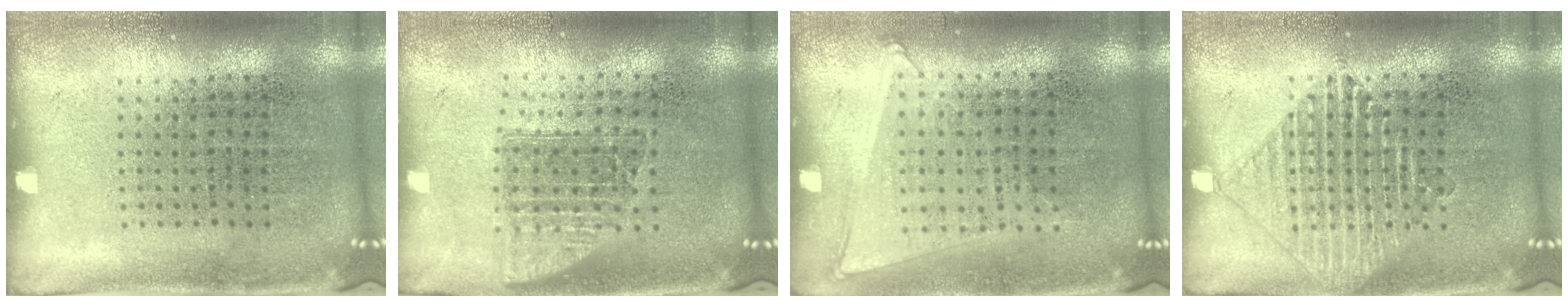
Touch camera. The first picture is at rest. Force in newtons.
{"total": 1.5, "press": 1.2, "slide": 0.9}
{"total": 1.1, "press": 1.0, "slide": 0.5}
{"total": 2.3, "press": 2.3, "slide": 0.3}